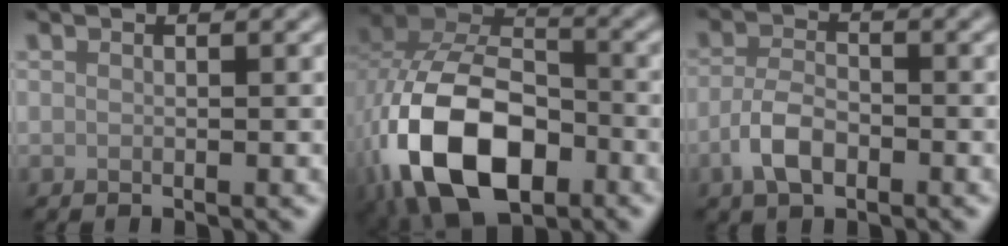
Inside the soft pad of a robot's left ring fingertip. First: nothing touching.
{"total": 15.1, "force": [-5.6, 9.1, 10.7], "torque": [-0.229, -0.030, -0.100]}
{"total": 3.6, "force": [-1.8, 1.8, 2.5], "torque": [-0.050, 0.001, -0.041]}